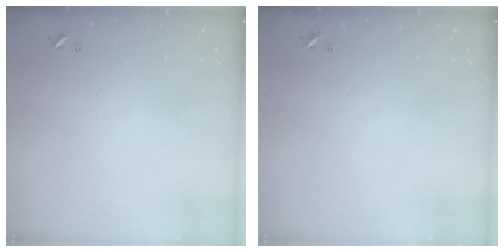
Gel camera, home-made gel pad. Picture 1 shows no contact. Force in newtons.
{"total": 0.0}